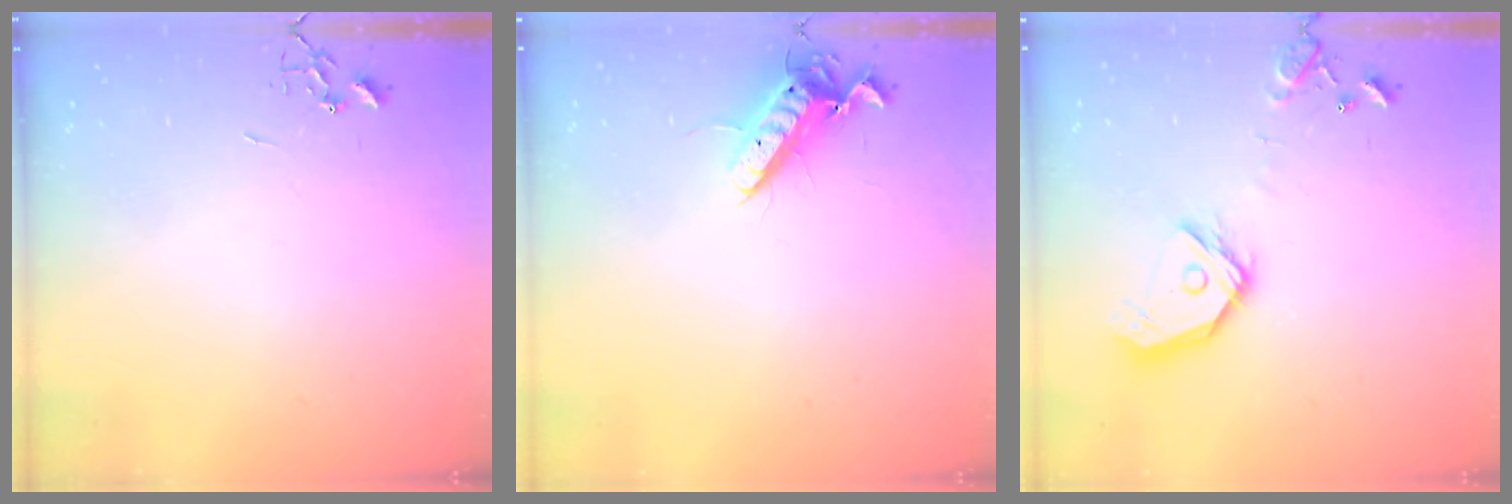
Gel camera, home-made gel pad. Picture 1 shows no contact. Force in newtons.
{"total": 12.5, "press": 12.4, "slide": 1.6}
{"total": 14.2, "press": 14.1, "slide": 2.1}